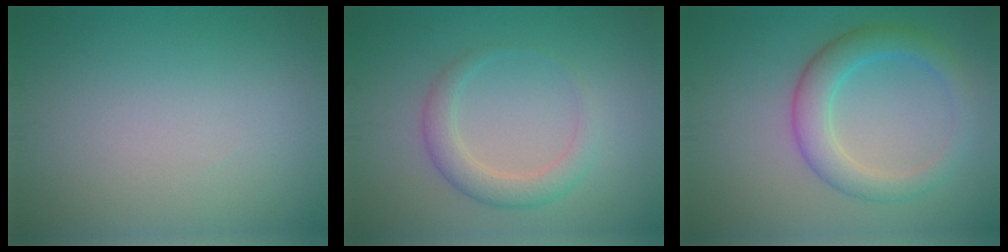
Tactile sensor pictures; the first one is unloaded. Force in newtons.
{"total": 2.9, "press": 2.9, "slide": 0.1}
{"total": 4.3, "press": 4.3, "slide": 0.1}